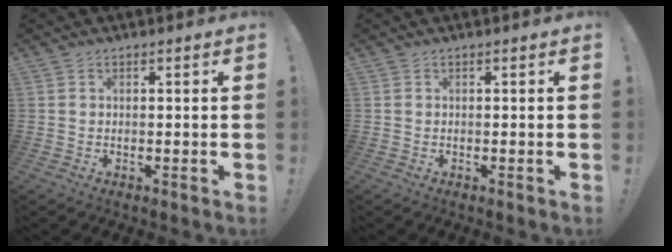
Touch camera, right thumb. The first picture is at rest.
{"total": 0.0}